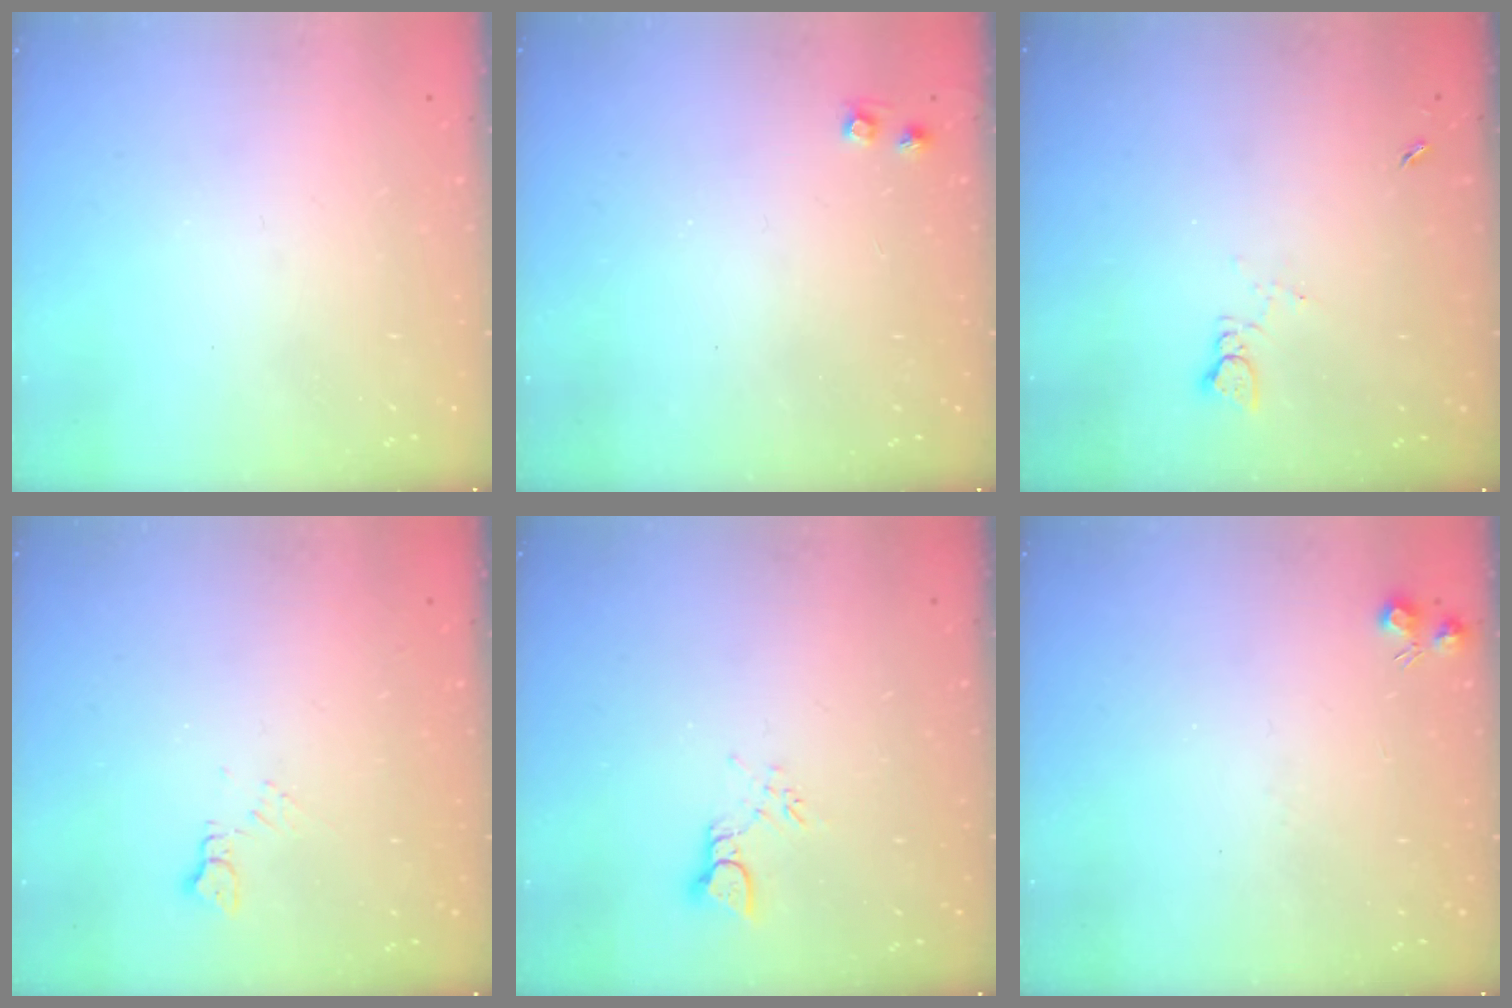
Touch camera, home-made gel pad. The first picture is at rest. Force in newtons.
{"total": 3.7, "press": 3.7, "slide": 0.6}
{"total": 2.1, "press": 2.0, "slide": 0.3}
{"total": 4.4, "press": 4.3, "slide": 0.7}
{"total": 2.8, "press": 2.8, "slide": 0.4}
{"total": 3.7, "press": 3.6, "slide": 0.6}